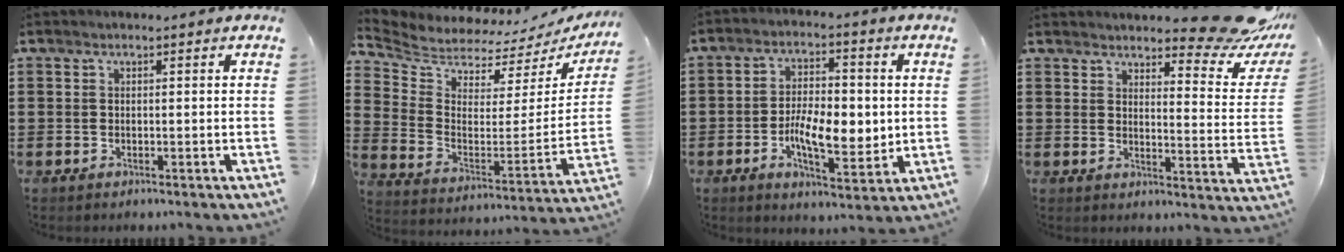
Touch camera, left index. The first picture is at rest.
{"total": 4.8, "force": [4.8, 0.7, -0.3], "torque": [-0.031, -0.060, 0.077]}
{"total": 8.6, "force": [-1.4, 4.0, 7.4], "torque": [-0.129, 0.001, -0.031]}
{"total": 9.1, "force": [8.0, 1.0, 4.2], "torque": [-0.063, -0.058, 0.139]}